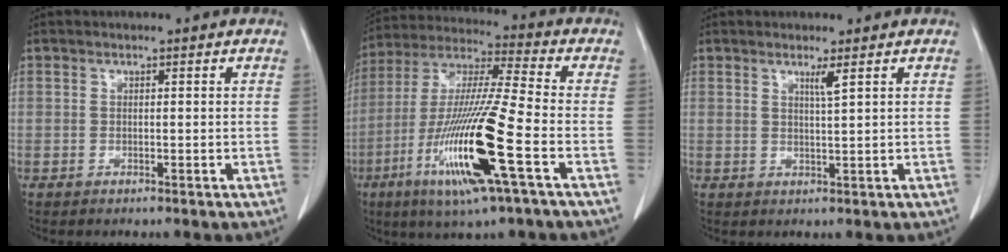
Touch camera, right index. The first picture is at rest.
{"total": 18.5, "force": [-6.6, 0.2, 17.3], "torque": [-0.362, -0.028, -0.126]}
{"total": 1.8, "force": [1.0, -0.5, 1.4], "torque": [-0.026, -0.010, 0.020]}